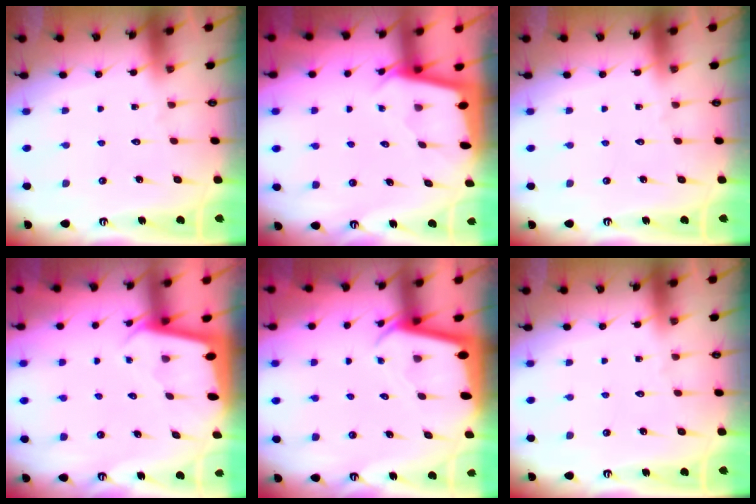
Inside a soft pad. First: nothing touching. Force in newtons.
{"total": 1.9, "press": 1.9, "slide": 0.1}
{"total": 0.0}
{"total": 1.9, "press": 1.9, "slide": 0.1}
{"total": 2.4, "press": 2.4, "slide": 0.2}
{"total": 0.0}